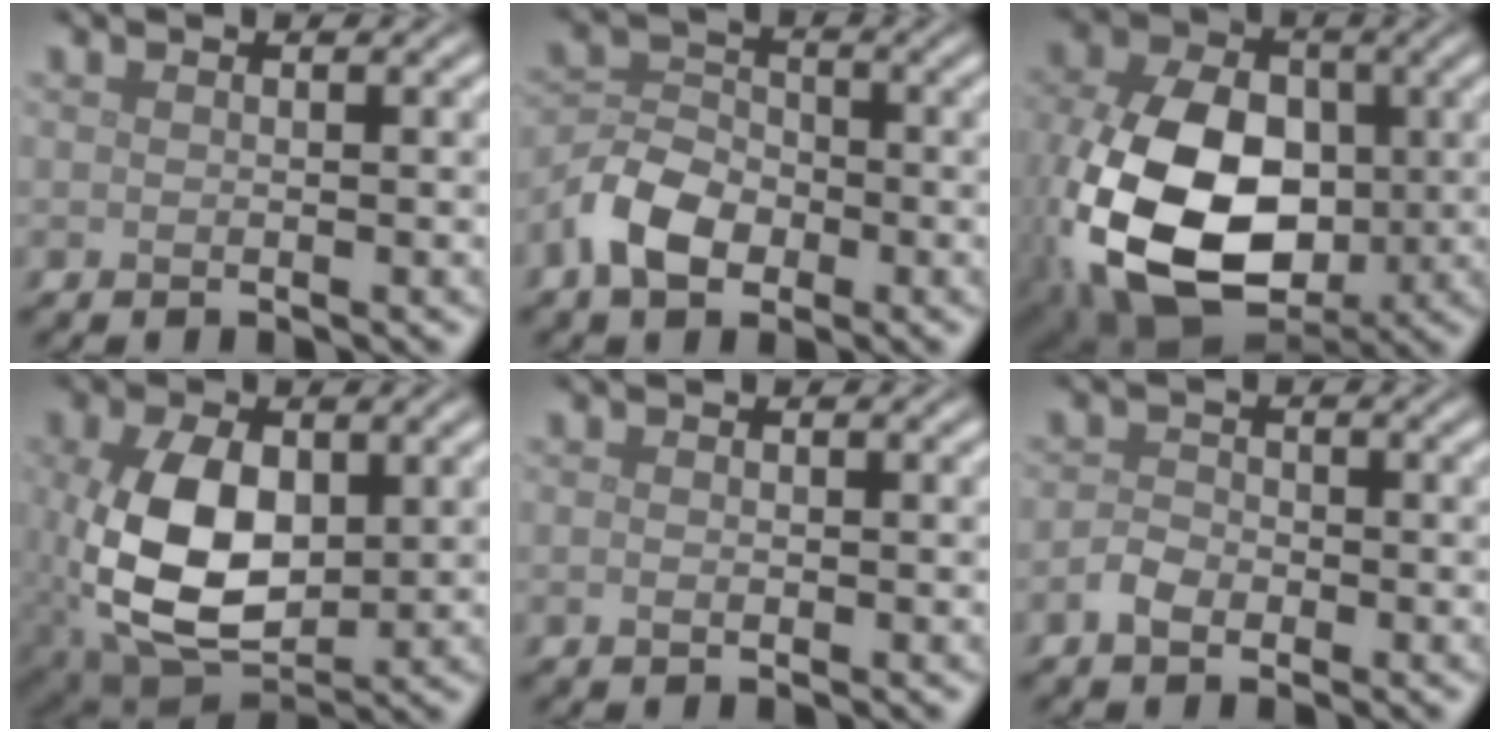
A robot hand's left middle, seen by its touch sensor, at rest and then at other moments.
{"total": 4.9, "force": [-2.5, 3.2, 2.7], "torque": [-0.054, 0.003, -0.054]}
{"total": 15.2, "force": [-2.4, 10.5, 10.8], "torque": [-0.244, -0.031, -0.040]}
{"total": 10.5, "force": [0.0, 6.5, 8.2], "torque": [-0.183, -0.014, 0.010]}
{"total": 0.5, "force": [-0.1, 0.3, 0.4], "torque": [-0.009, -0.003, 0.000]}
{"total": 1.8, "force": [-1.0, 1.2, 1.0], "torque": [-0.016, 0.003, -0.022]}